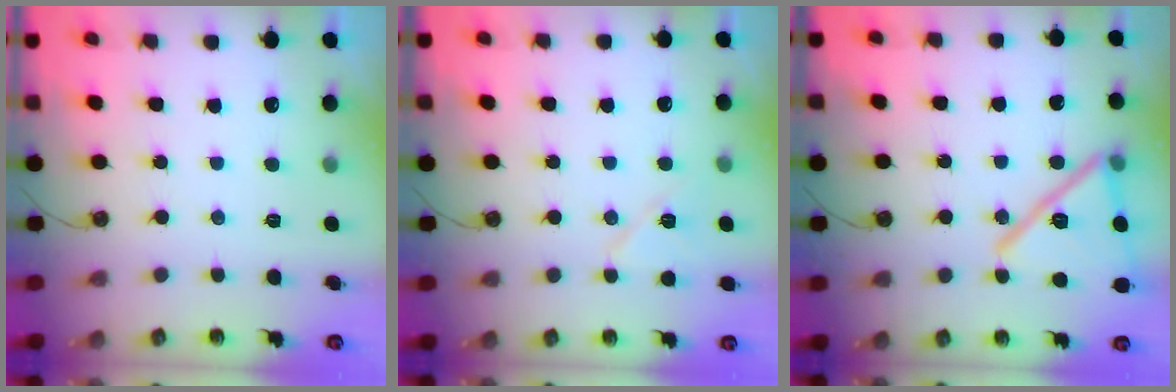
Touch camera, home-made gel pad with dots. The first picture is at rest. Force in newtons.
{"total": 7.6, "press": 7.5, "slide": 0.7}
{"total": 21.2, "press": 18.4, "slide": 10.5}